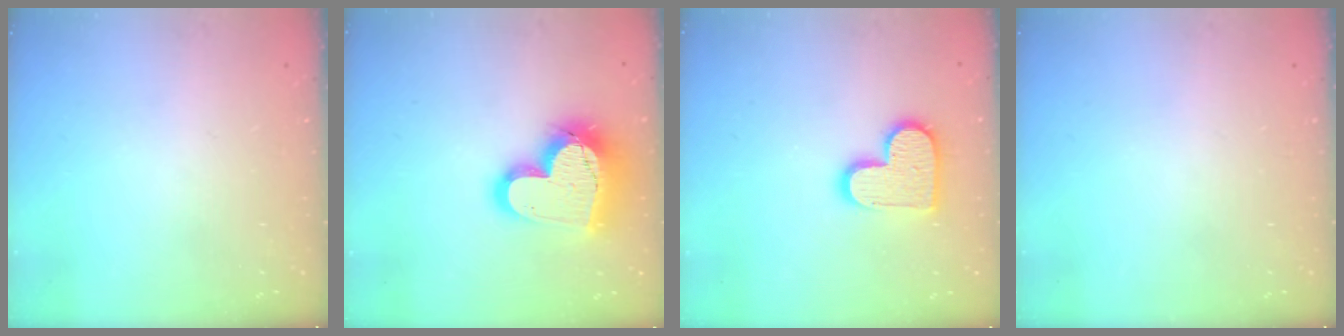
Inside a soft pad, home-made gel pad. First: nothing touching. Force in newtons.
{"total": 19.6, "press": 19.5, "slide": 1.6}
{"total": 12.8, "press": 12.7, "slide": 0.6}
{"total": 0.0}